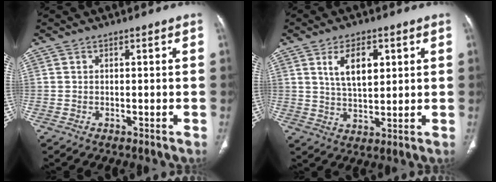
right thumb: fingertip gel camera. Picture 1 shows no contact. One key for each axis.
{"total": 8.2, "fx": 3.0, "fy": 4.2, "fz": 6.4, "tx": -0.094, "ty": -0.012, "tz": 0.060}